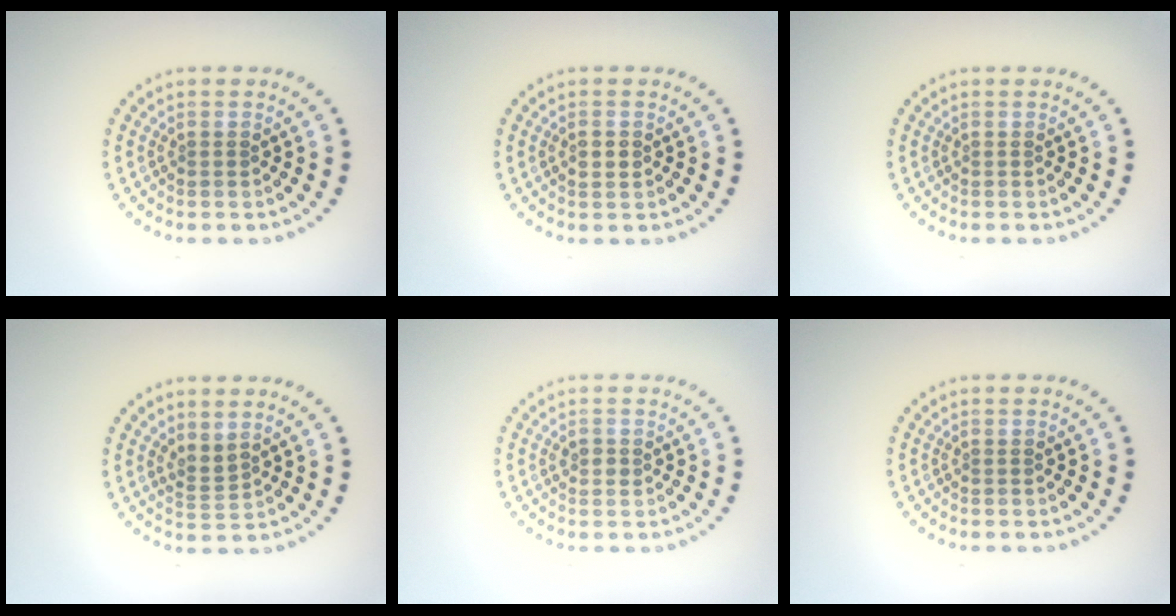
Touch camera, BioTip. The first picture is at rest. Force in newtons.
{"total": 0.9, "press": 0.9, "slide": 0.0}
{"total": 0.0}
{"total": 1.7, "press": 1.2, "slide": 1.1}
{"total": 1.0, "press": 1.0, "slide": 0.1}
{"total": 0.0}